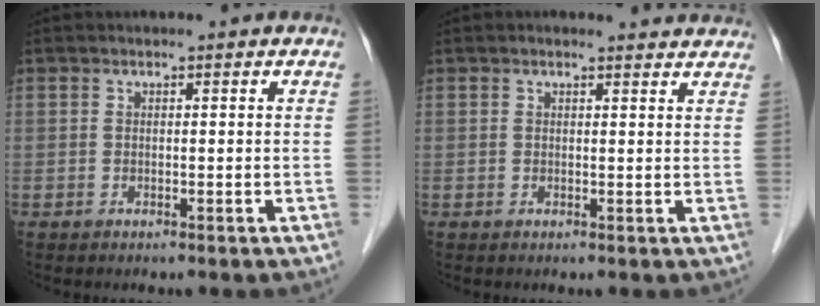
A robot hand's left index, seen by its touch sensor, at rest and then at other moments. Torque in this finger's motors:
{"motor_torque": [0.75, -0.91, 0.01, -0.01]}